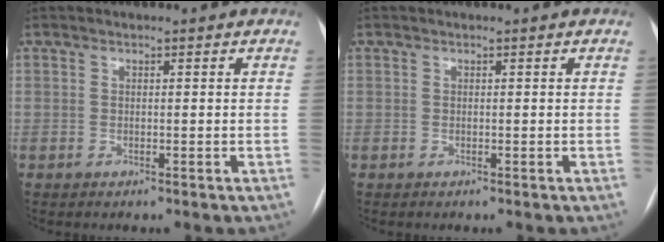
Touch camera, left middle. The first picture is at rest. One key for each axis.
{"total": 0.0}